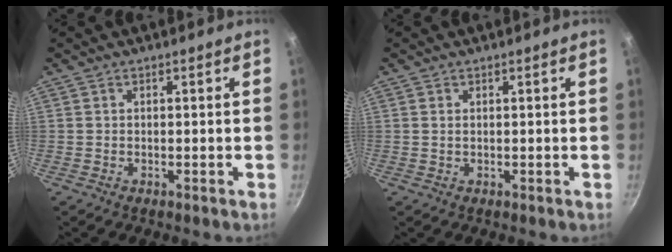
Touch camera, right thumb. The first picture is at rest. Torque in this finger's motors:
{"motor_torque": [-0.07, 0.16, -0.18, 0.04, 0.05]}